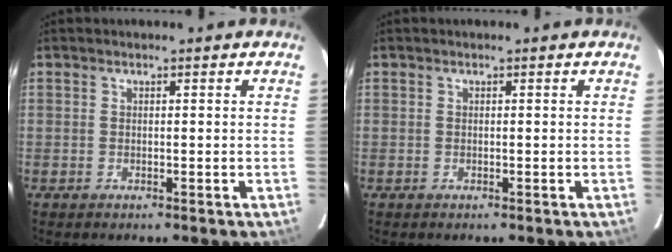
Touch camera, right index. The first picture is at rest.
{"total": 0.0}